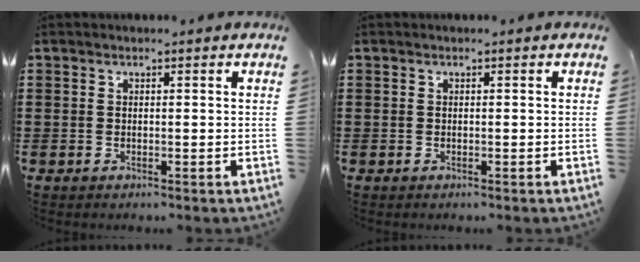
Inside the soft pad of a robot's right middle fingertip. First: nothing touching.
{"total": 0.0}